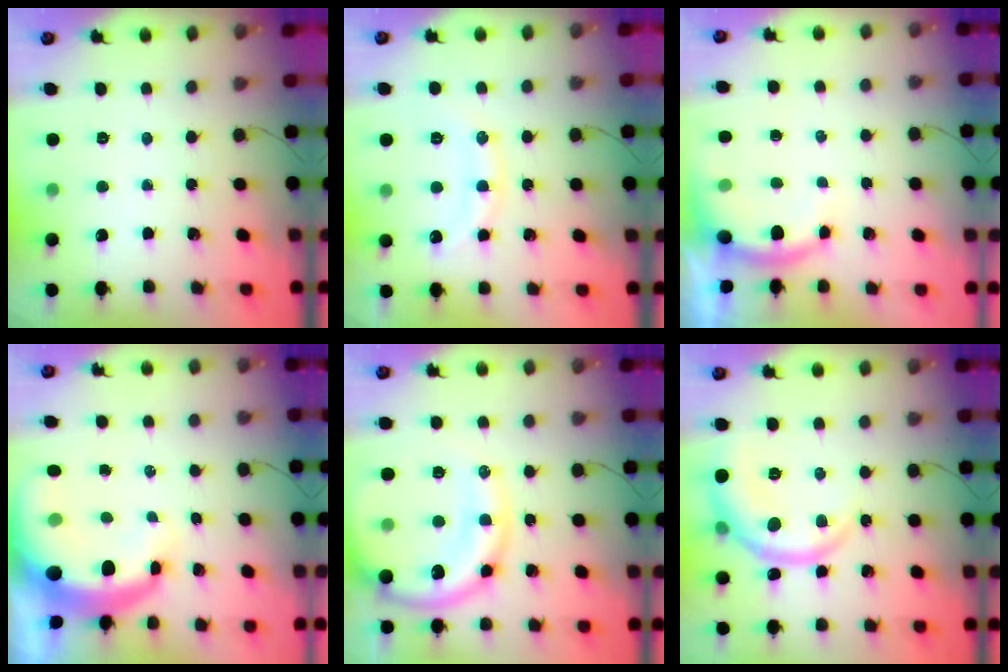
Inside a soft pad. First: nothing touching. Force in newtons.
{"total": 12.2, "press": 12.2, "slide": 0.4}
{"total": 5.5, "press": 5.4, "slide": 0.9}
{"total": 9.6, "press": 9.4, "slide": 1.8}
{"total": 16.2, "press": 15.8, "slide": 3.7}
{"total": 9.9, "press": 9.8, "slide": 1.0}